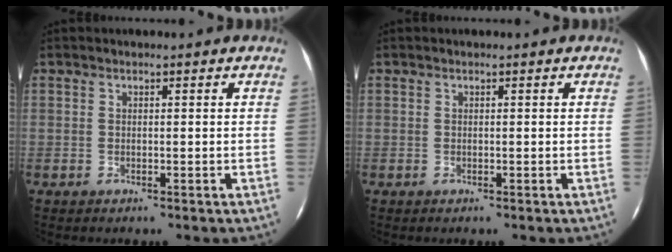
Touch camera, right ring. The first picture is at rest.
{"total": 0.0}